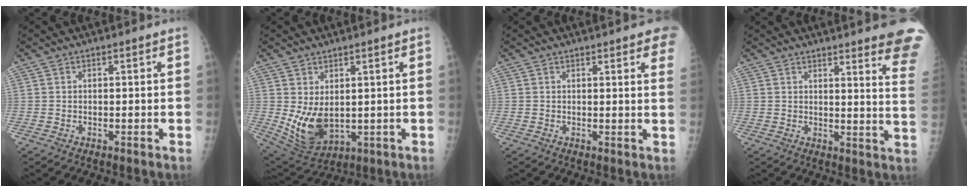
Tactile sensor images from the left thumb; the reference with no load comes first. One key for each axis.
{"total": 9.5, "fx": 0.7, "fy": 5.8, "fz": 7.5, "tx": -0.120, "ty": -0.023, "tz": 0.037}
{"total": 7.7, "fx": 5.3, "fy": 1.6, "fz": 5.4, "tx": -0.046, "ty": -0.009, "tz": 0.050}
{"total": 15.2, "fx": 12.9, "fy": 0.8, "fz": 8.0, "tx": -0.072, "ty": -0.107, "tz": 0.130}